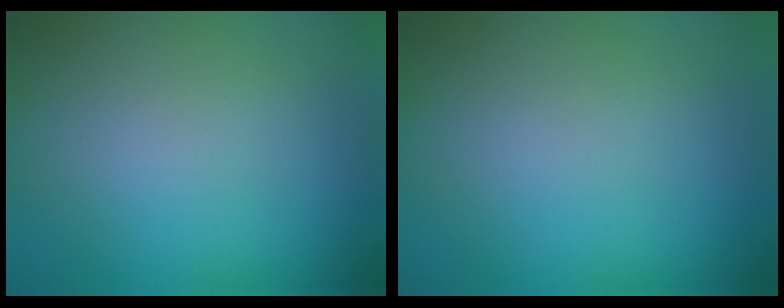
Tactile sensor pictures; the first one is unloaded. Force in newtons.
{"total": 0.0}